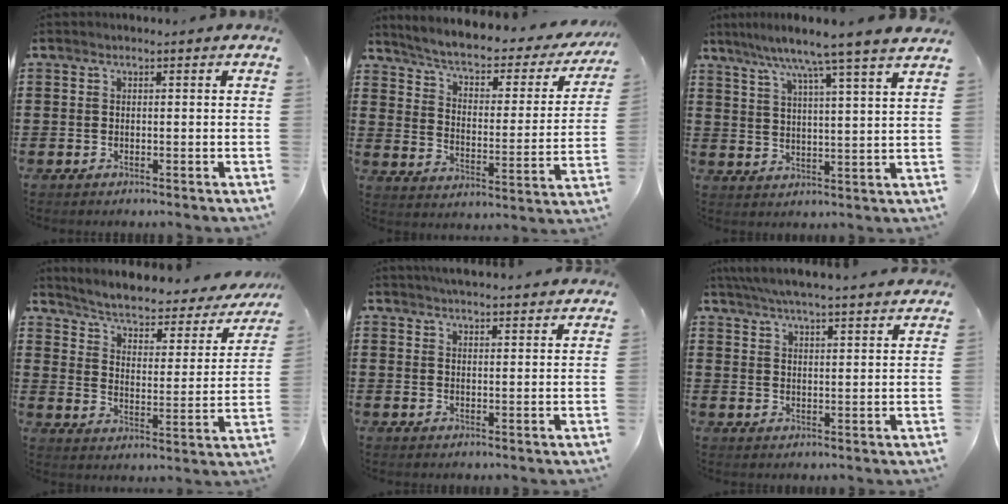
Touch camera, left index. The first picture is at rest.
{"total": 4.3, "force": [3.2, 1.0, 2.7], "torque": [-0.069, -0.025, 0.044]}
{"total": 6.9, "force": [5.8, -1.6, 3.4], "torque": [-0.088, -0.037, 0.092]}
{"total": 3.2, "force": [2.2, 1.0, 2.1], "torque": [-0.055, -0.022, 0.026]}
{"total": 3.4, "force": [3.3, -0.3, 0.3], "torque": [-0.014, -0.013, 0.061]}
{"total": 5.5, "force": [5.2, -0.3, 1.6], "torque": [-0.049, -0.027, 0.092]}